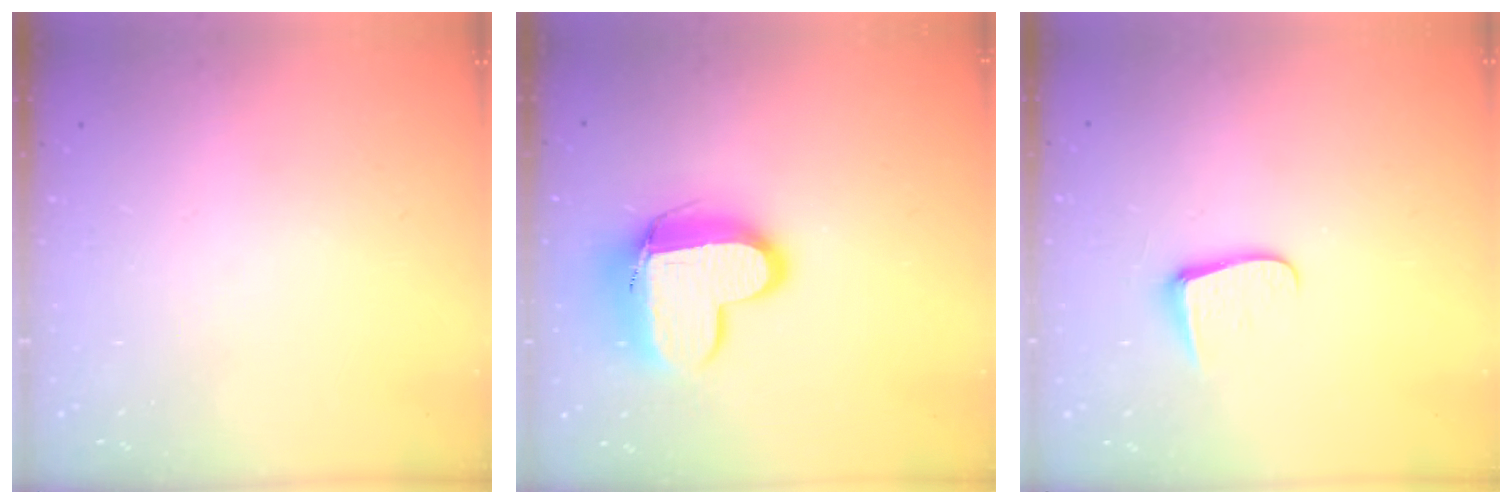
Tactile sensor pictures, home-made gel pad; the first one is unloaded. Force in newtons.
{"total": 15.6, "press": 15.5, "slide": 1.5}
{"total": 6.0, "press": 6.0, "slide": 0.8}